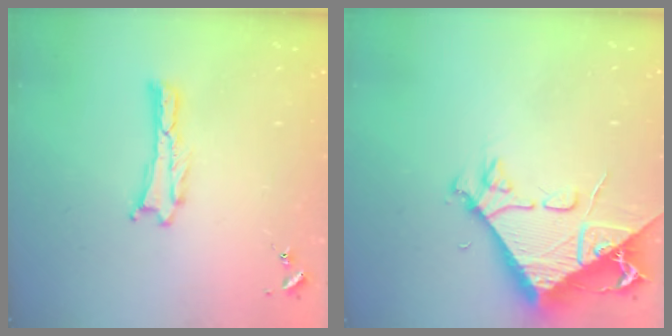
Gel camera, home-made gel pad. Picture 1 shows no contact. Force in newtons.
{"total": 10.1, "press": 10.0, "slide": 1.2}